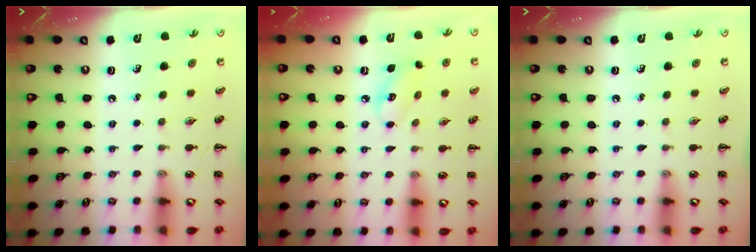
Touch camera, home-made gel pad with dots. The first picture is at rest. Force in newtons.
{"total": 5.9, "press": 5.8, "slide": 0.9}
{"total": 0.0}